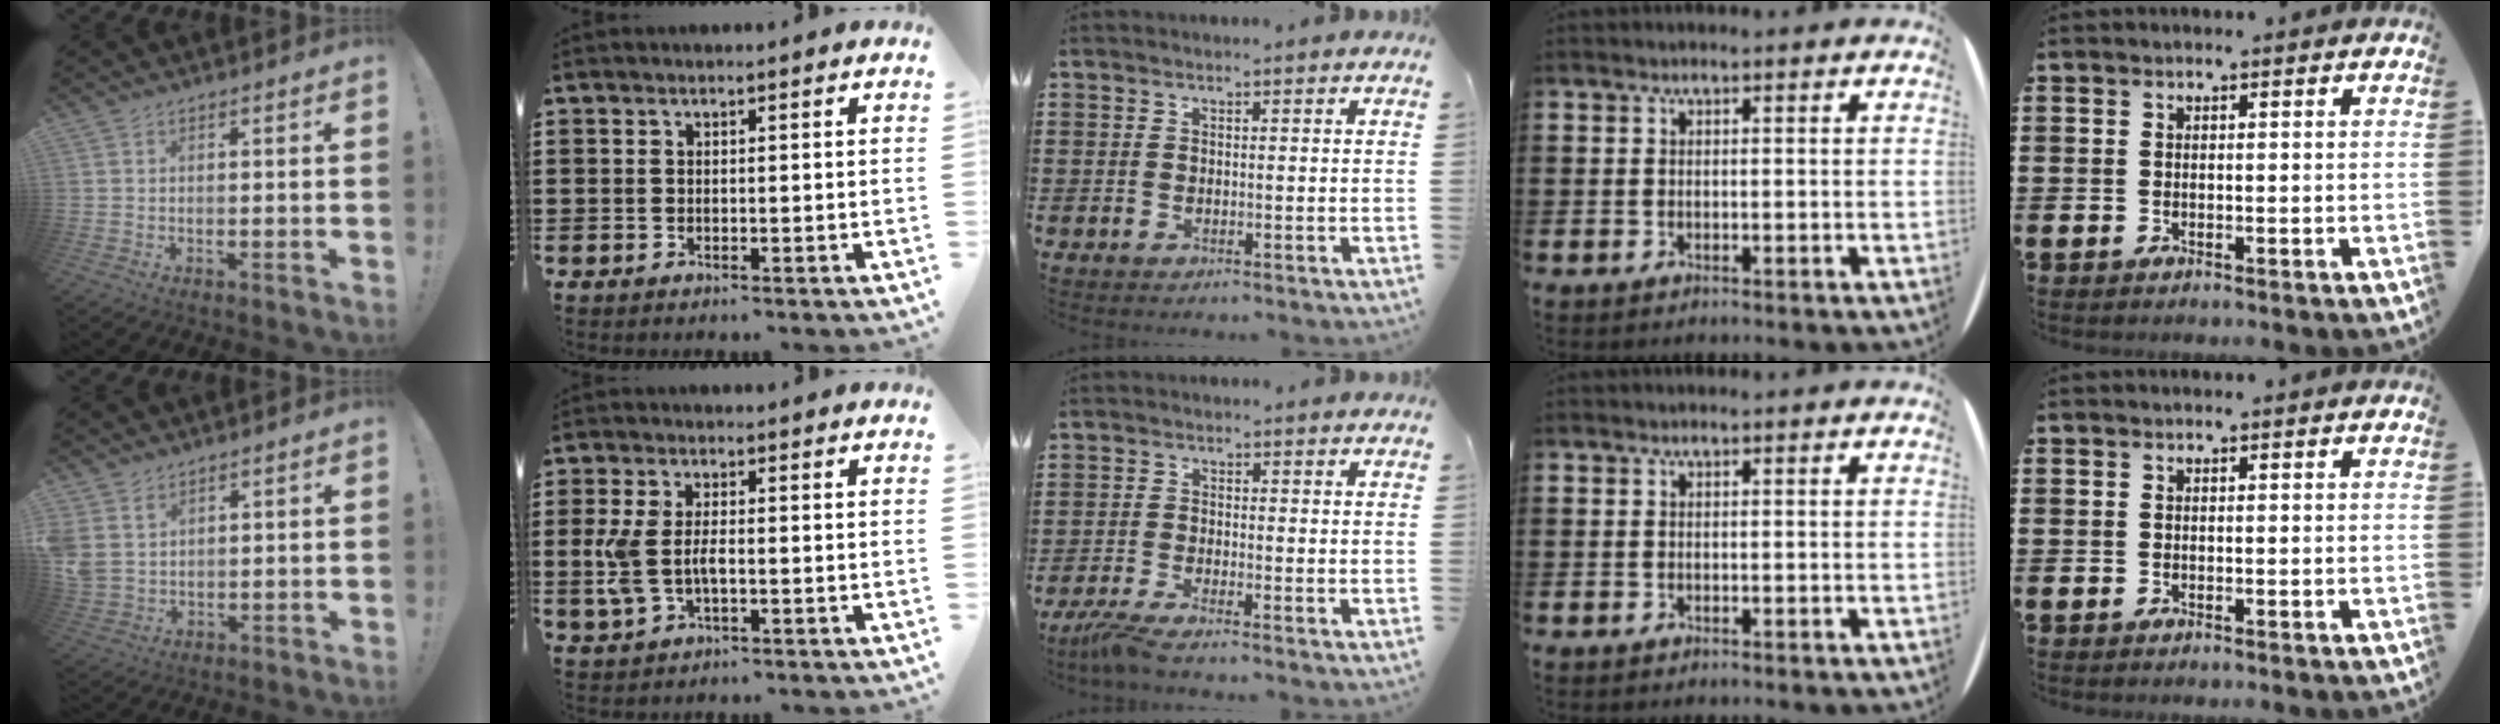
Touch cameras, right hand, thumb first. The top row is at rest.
{"thumb": {"total": 5.1, "force": [2.7, 3.7, 2.3], "torque": [-0.052, -0.012, 0.055]}, "index": {"total": 5.1, "force": [-0.6, 2.6, 4.3], "torque": [-0.116, -0.007, -0.020]}, "middle": {"total": 3.0, "force": [-2.5, -0.4, 1.6], "torque": [-0.048, -0.015, -0.053]}}